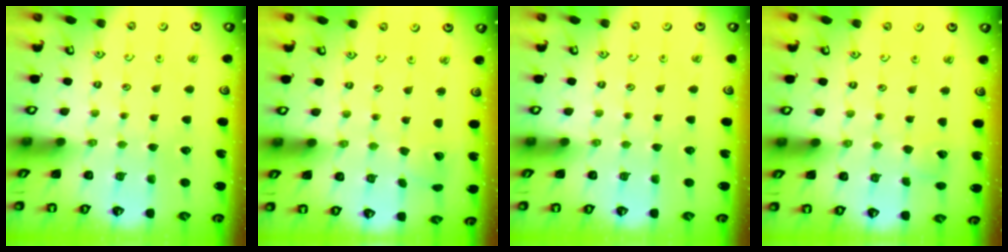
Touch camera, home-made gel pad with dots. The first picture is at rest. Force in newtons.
{"total": 2.3, "press": 2.3, "slide": 0.0}
{"total": 0.0}
{"total": 3.1, "press": 3.1, "slide": 0.3}